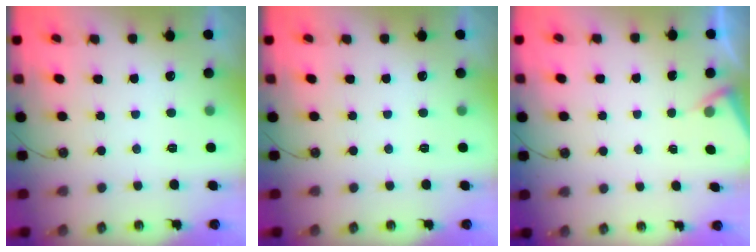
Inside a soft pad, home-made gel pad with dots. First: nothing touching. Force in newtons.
{"total": 0.0}
{"total": 2.6, "press": 2.6, "slide": 0.4}